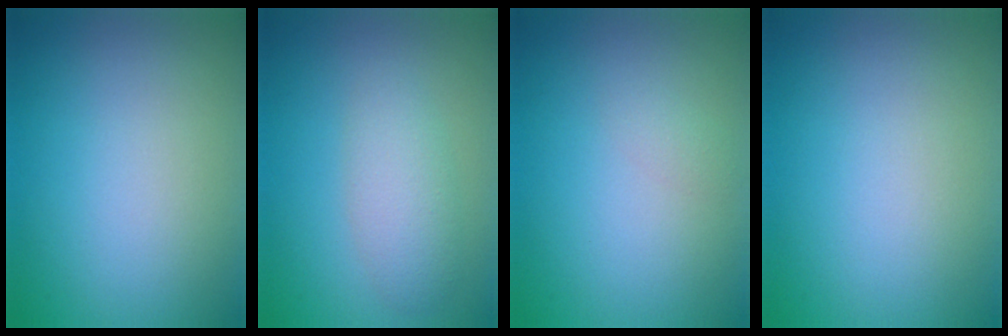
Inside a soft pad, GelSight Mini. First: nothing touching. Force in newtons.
{"total": 3.0, "press": 3.0, "slide": 0.1}
{"total": 0.7, "press": 0.7, "slide": 0.0}
{"total": 0.0}